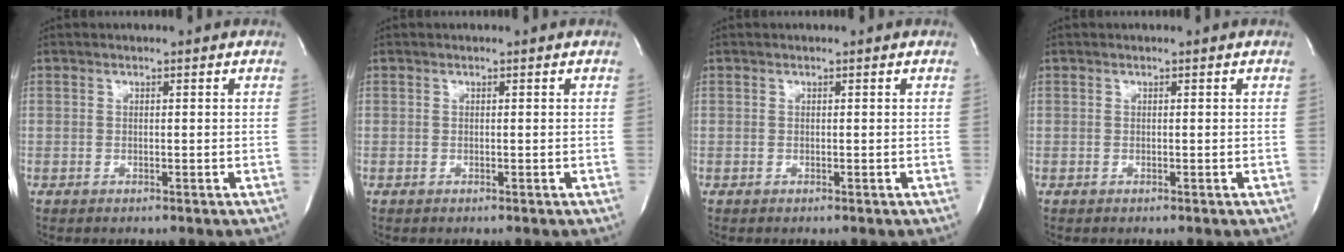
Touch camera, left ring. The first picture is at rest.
{"total": 0.0}
{"total": 0.0}
{"total": 0.0}